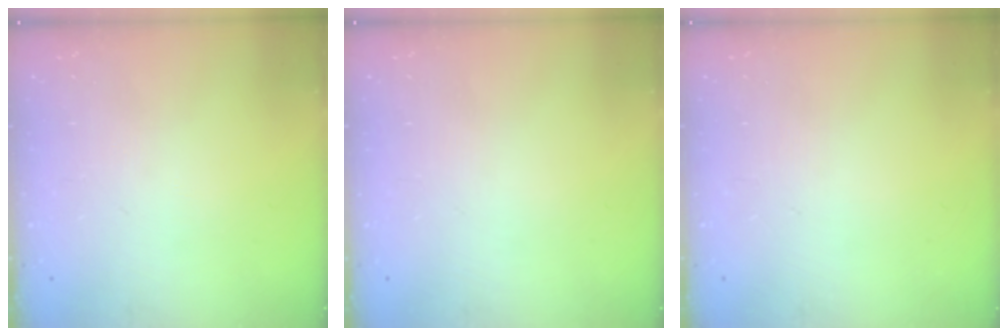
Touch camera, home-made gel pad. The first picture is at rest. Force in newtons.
{"total": 0.0}
{"total": 0.0}